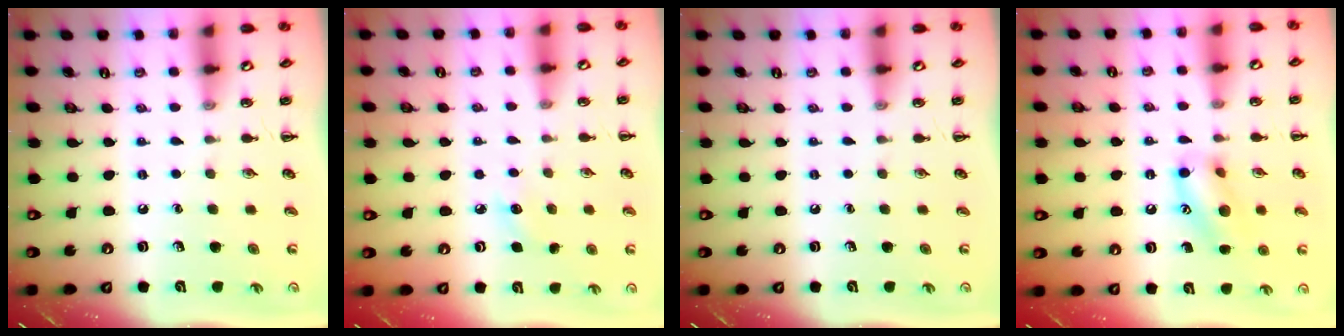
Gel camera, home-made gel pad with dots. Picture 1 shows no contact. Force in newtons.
{"total": 5.3, "press": 5.1, "slide": 1.5}
{"total": 0.0}
{"total": 12.9, "press": 12.8, "slide": 1.6}